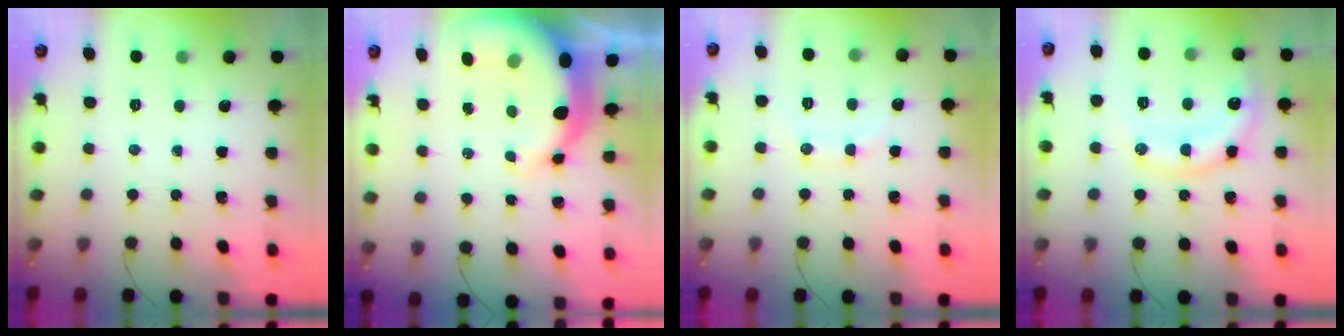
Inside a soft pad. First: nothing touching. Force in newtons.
{"total": 10.1, "press": 9.8, "slide": 2.6}
{"total": 6.6, "press": 6.5, "slide": 1.4}
{"total": 11.9, "press": 11.8, "slide": 1.4}